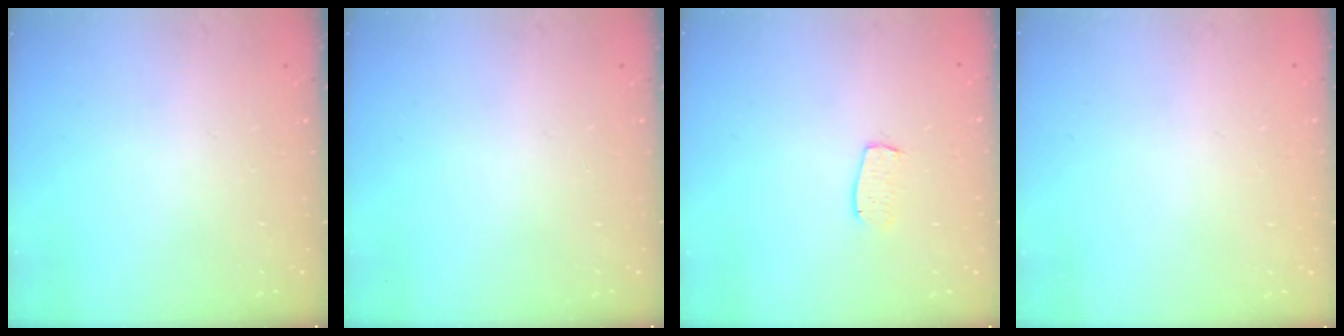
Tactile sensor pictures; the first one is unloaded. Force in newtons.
{"total": 0.0}
{"total": 5.5, "press": 5.5, "slide": 0.3}
{"total": 0.0}